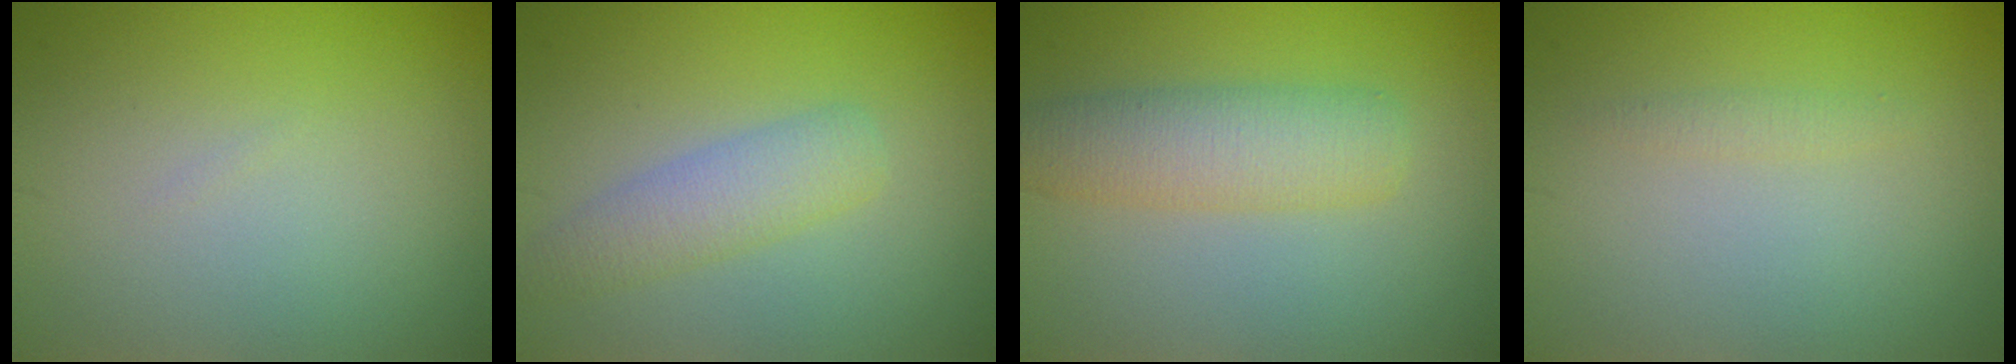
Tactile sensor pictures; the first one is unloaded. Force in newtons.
{"total": 3.0, "press": 3.0, "slide": 0.2}
{"total": 4.2, "press": 4.2, "slide": 0.0}
{"total": 0.7, "press": 0.7, "slide": 0.1}